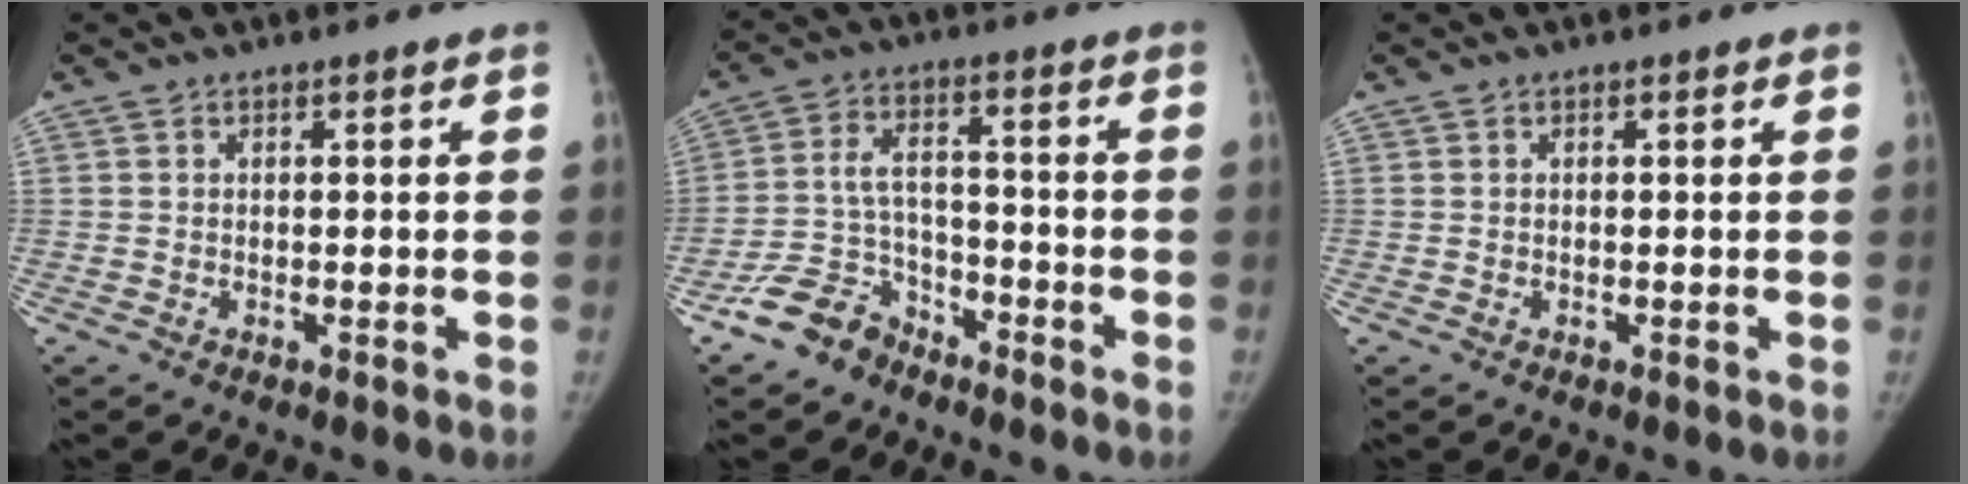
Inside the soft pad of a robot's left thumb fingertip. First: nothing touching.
{"total": 8.5, "force": [-6.4, 4.7, 2.9], "torque": [-0.051, 0.042, -0.126]}
{"total": 0.0}